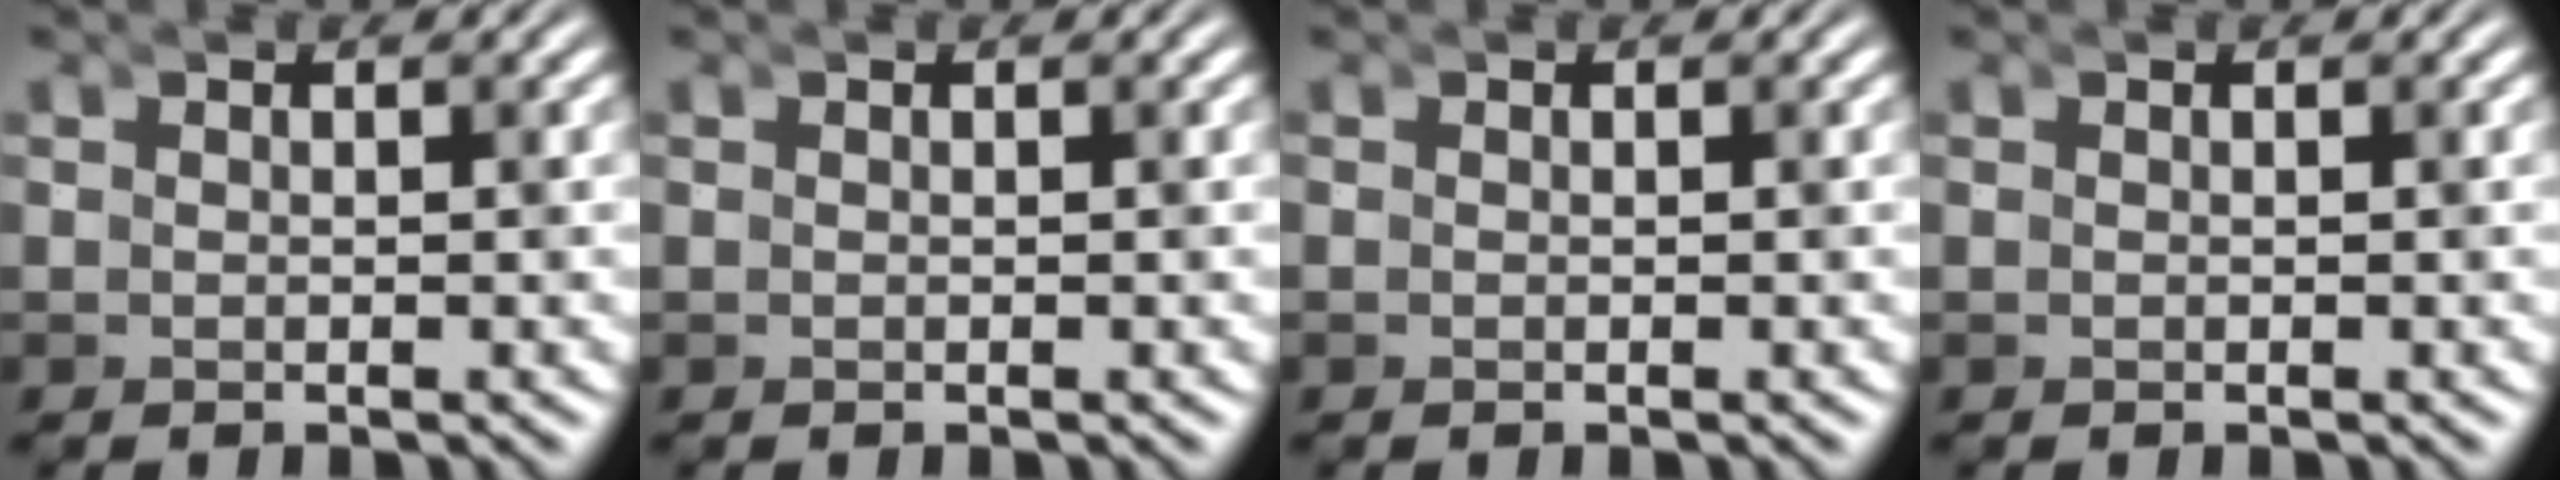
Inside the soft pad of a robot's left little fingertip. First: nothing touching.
{"total": 0.0}
{"total": 0.0}
{"total": 0.0}